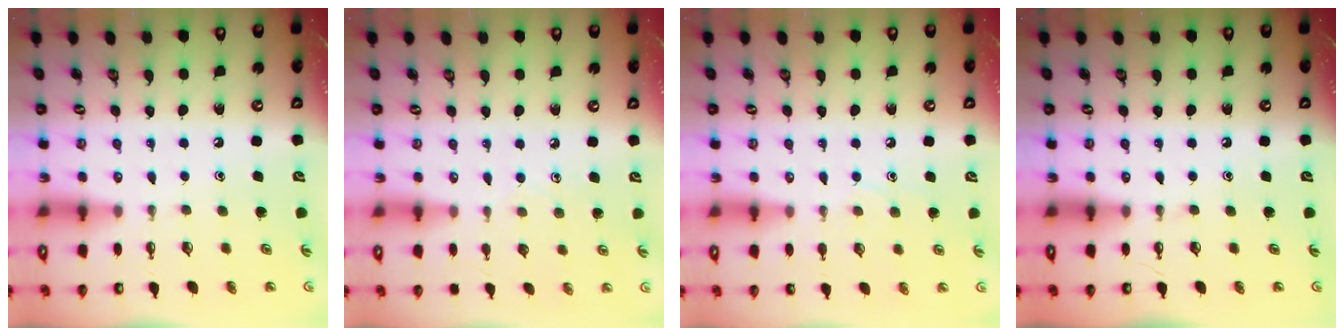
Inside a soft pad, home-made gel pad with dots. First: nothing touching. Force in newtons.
{"total": 3.8, "press": 3.7, "slide": 0.4}
{"total": 5.5, "press": 5.5, "slide": 0.6}
{"total": 0.0}